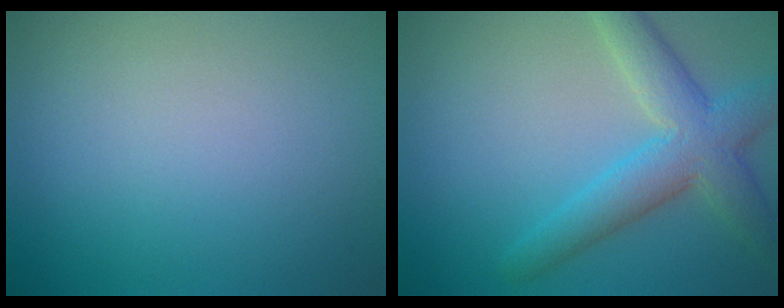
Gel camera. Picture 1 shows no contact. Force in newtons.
{"total": 5.5, "press": 5.5, "slide": 0.4}